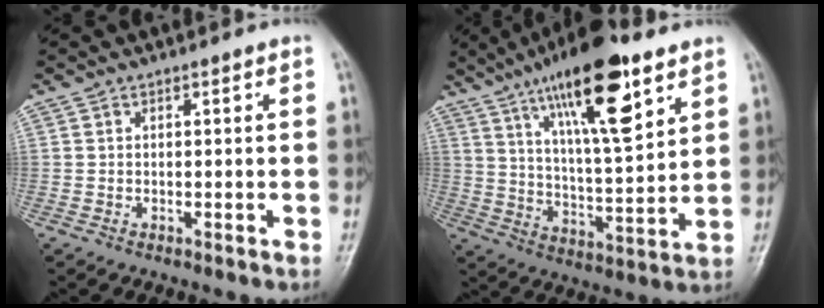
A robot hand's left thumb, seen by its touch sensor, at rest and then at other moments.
{"total": 19.2, "force": [10.8, 5.1, 15.1], "torque": [-0.228, -0.042, 0.186]}